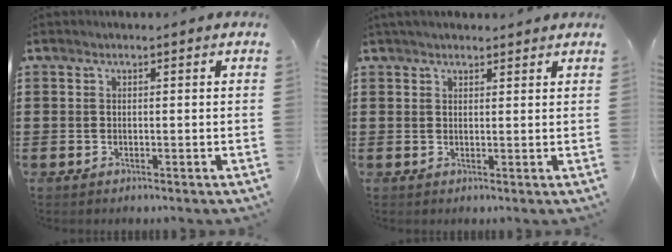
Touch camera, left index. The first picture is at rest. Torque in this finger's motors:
{"motor_torque": [0.29, -0.33, 0.58, 0.15]}